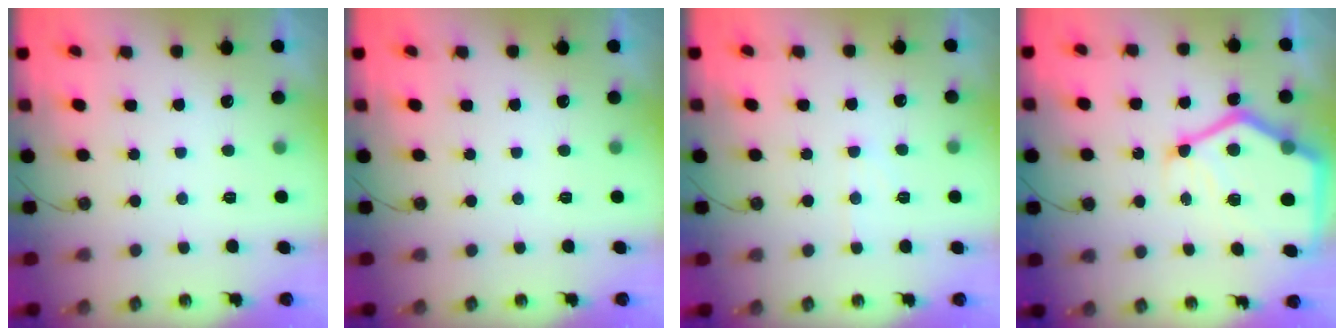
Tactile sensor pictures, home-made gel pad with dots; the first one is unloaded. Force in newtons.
{"total": 0.0}
{"total": 4.8, "press": 4.7, "slide": 0.6}
{"total": 19.0, "press": 18.9, "slide": 1.9}